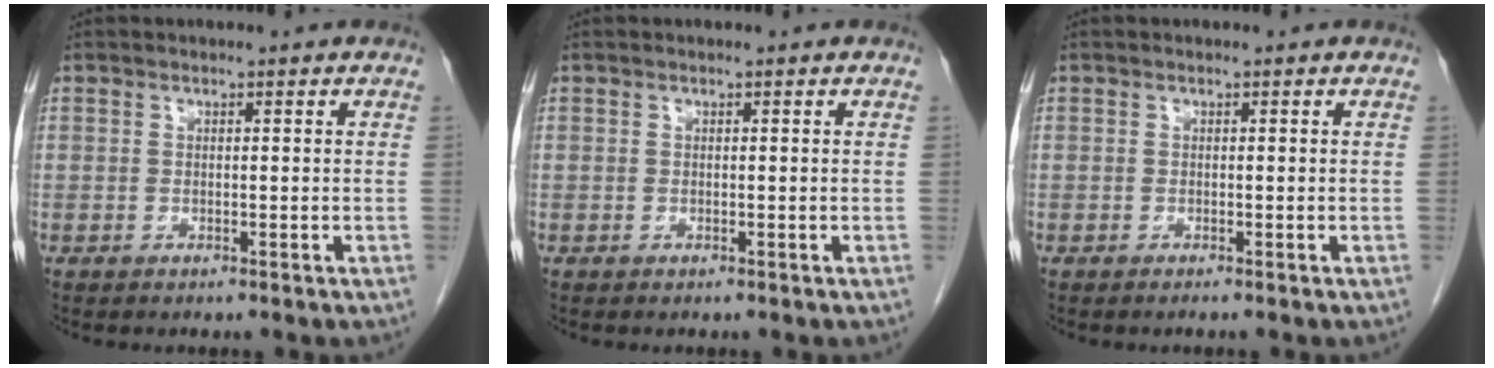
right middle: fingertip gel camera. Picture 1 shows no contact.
{"total": 0.0}
{"total": 0.0}